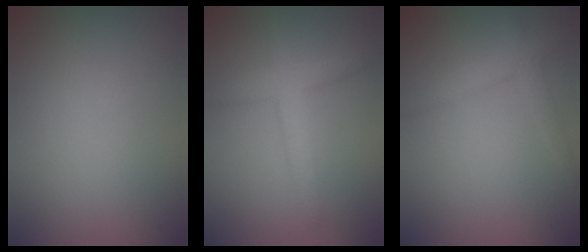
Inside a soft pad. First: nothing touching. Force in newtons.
{"total": 3.3, "press": 3.3, "slide": 0.1}
{"total": 2.5, "press": 2.5, "slide": 0.1}